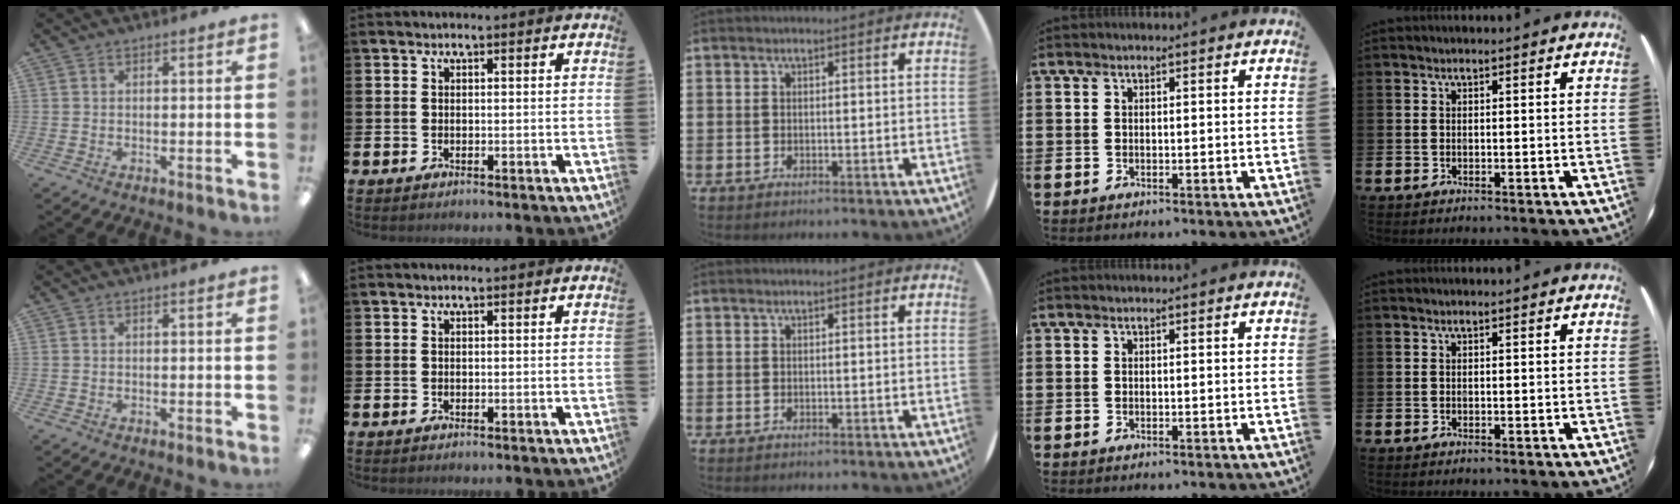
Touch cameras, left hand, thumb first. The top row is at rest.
{}